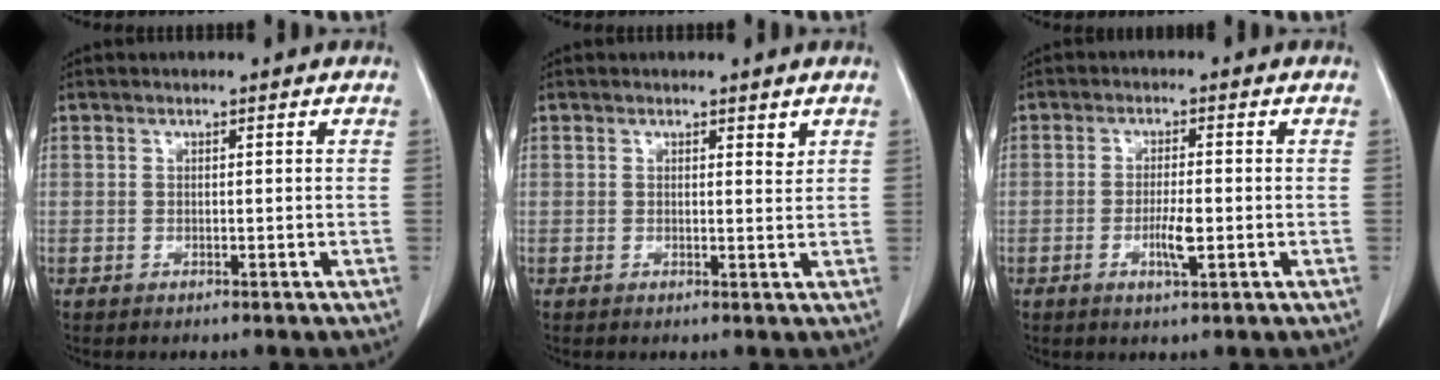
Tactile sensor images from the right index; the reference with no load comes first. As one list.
[{"total": 0.5, "force": [0.4, 0.1, 0.3], "torque": [-0.005, -0.003, 0.004]}, {"total": 3.8, "force": [-1.1, 0.5, 3.7], "torque": [-0.066, -0.001, -0.017]}]